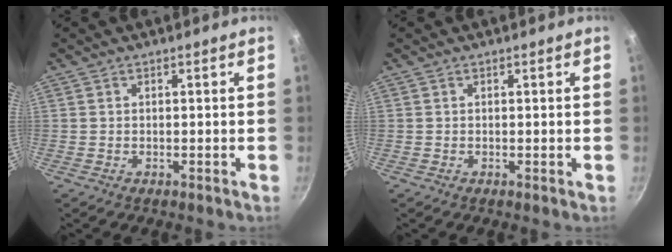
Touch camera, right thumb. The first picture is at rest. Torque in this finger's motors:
{"motor_torque": [1.80, 1.48, 0.31, -0.09, -0.03]}